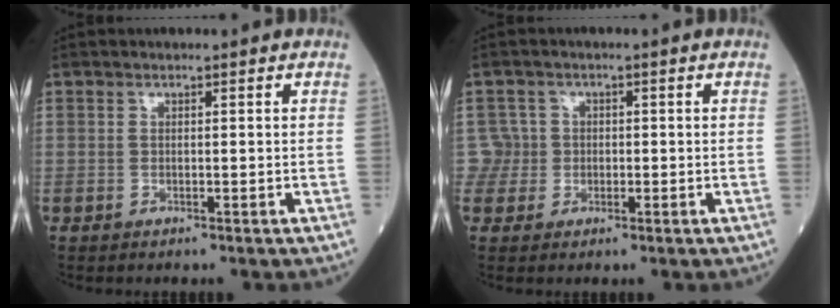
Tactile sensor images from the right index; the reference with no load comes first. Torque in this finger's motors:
{"motor_torque": [-0.12, -0.09, -0.10, -0.04]}